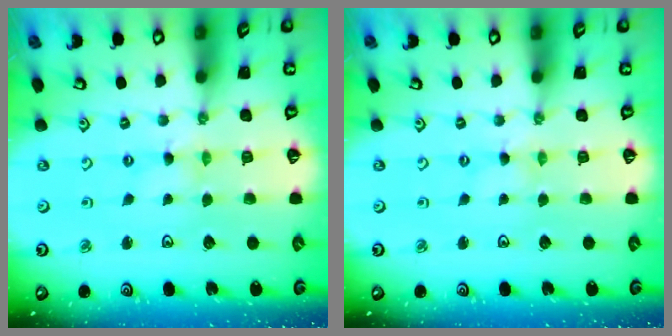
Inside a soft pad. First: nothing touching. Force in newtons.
{"total": 0.0}